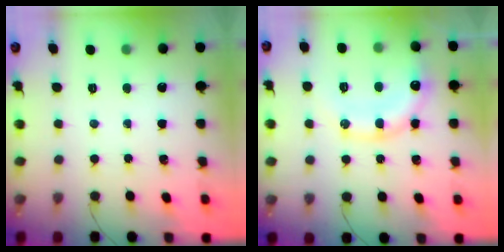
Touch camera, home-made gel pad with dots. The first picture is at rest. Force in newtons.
{"total": 15.3, "press": 15.1, "slide": 2.3}